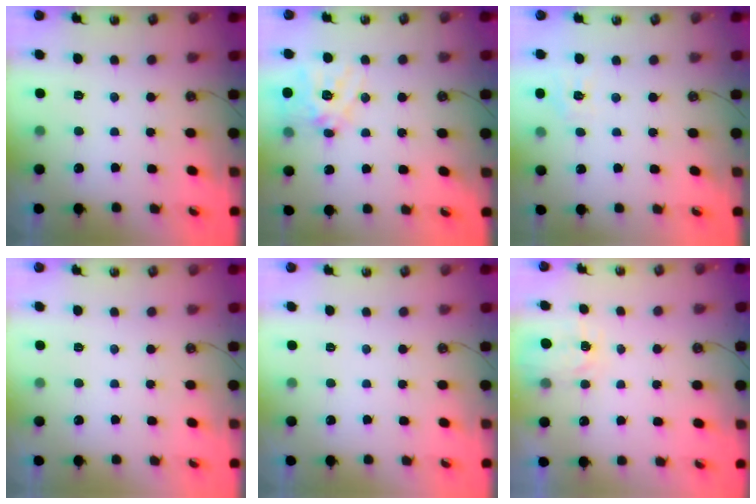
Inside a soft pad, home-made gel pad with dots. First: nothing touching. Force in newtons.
{"total": 16.1, "press": 16.0, "slide": 2.4}
{"total": 6.8, "press": 6.7, "slide": 0.6}
{"total": 0.0}
{"total": 0.0}
{"total": 5.3, "press": 5.2, "slide": 0.4}